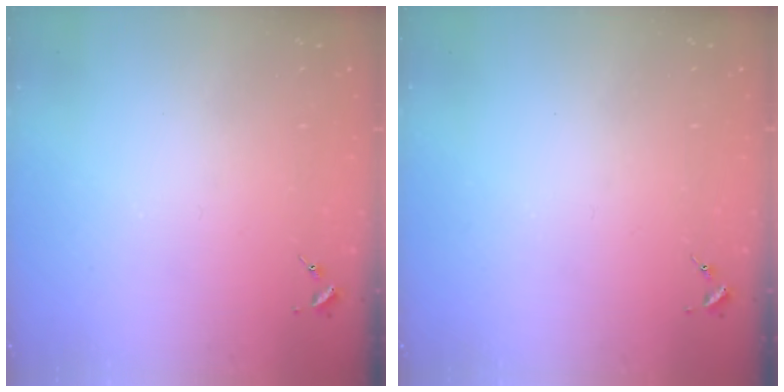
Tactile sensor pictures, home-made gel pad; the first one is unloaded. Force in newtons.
{"total": 0.0}